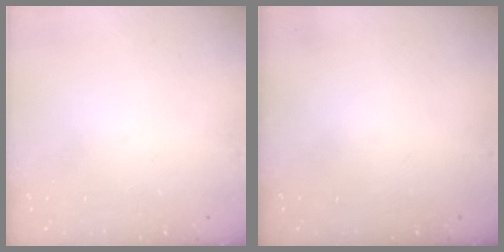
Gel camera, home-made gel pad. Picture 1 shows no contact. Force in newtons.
{"total": 0.0}